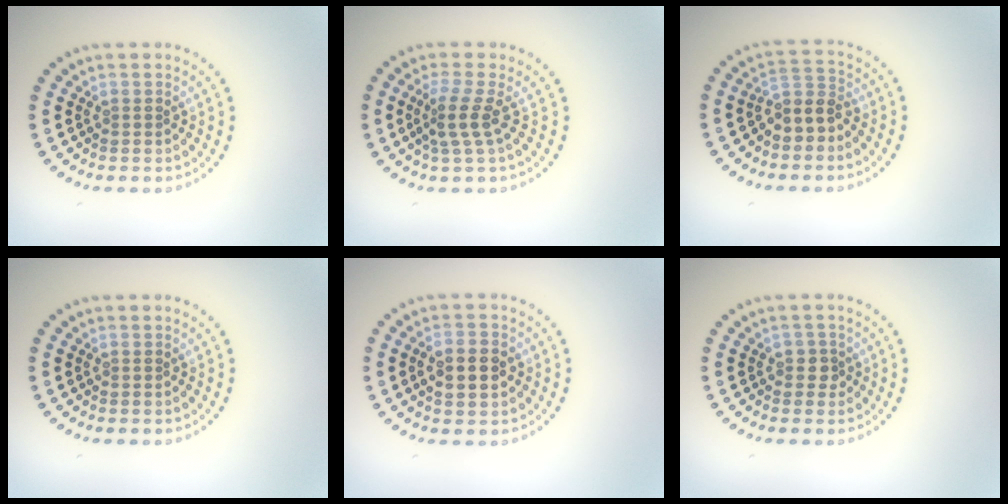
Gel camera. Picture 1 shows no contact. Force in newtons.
{"total": 2.6, "press": 2.0, "slide": 1.8}
{"total": 2.9, "press": 2.5, "slide": 1.5}
{"total": 0.0}
{"total": 4.1, "press": 4.1, "slide": 0.2}
{"total": 1.3, "press": 1.1, "slide": 0.7}